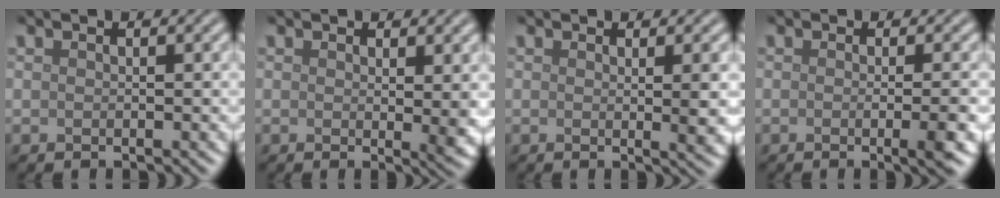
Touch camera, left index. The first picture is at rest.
{"total": 2.2, "force": [0.5, 0.4, 2.1], "torque": [-0.026, -0.010, 0.009]}
{"total": 3.2, "force": [0.5, 0.8, 3.1], "torque": [-0.035, -0.005, 0.007]}
{"total": 3.5, "force": [-0.6, 1.0, 3.3], "torque": [-0.036, -0.004, -0.009]}